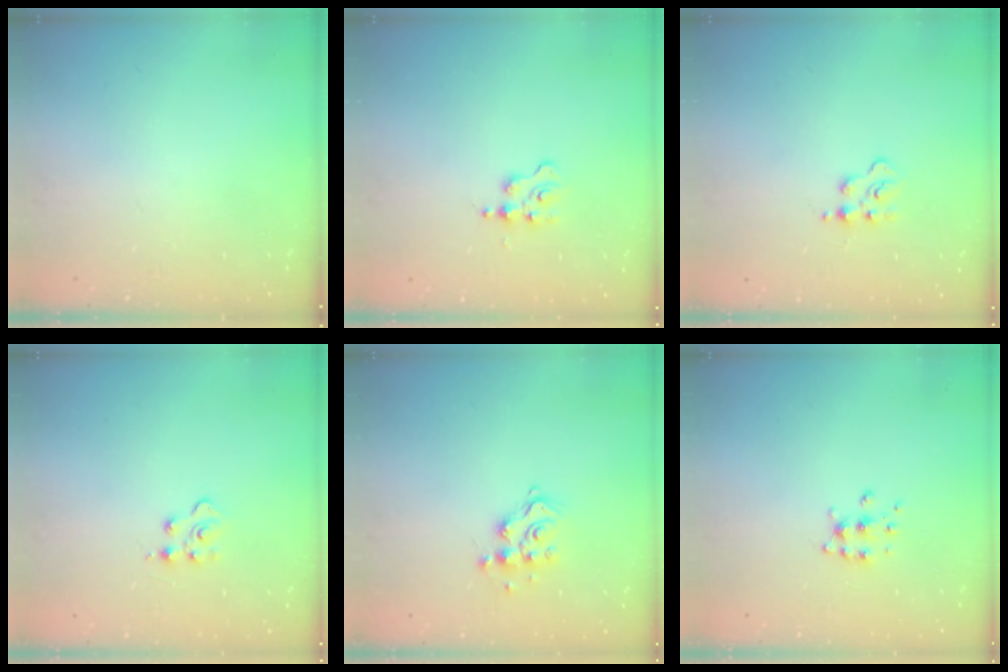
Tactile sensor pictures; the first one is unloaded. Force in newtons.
{"total": 1.7, "press": 1.7, "slide": 0.2}
{"total": 2.8, "press": 2.8, "slide": 0.3}
{"total": 3.2, "press": 3.2, "slide": 0.5}
{"total": 10.4, "press": 10.4, "slide": 0.8}
{"total": 6.4, "press": 6.3, "slide": 0.7}